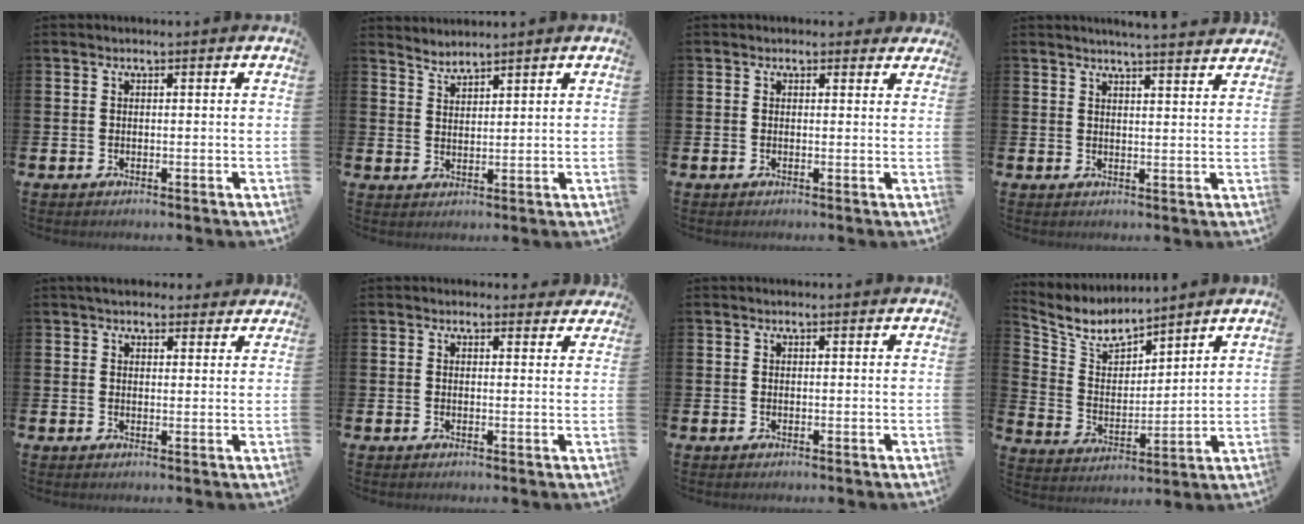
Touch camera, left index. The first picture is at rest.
{"total": 2.5, "force": [2.5, -0.1, -0.4], "torque": [-0.006, -0.009, 0.048]}
{"total": 1.0, "force": [0.7, 0.7, 0.2], "torque": [0.003, 0.006, 0.011]}
{"total": 4.1, "force": [4.0, -0.6, 0.5], "torque": [-0.009, -0.026, 0.069]}
{"total": 3.6, "force": [3.3, 1.3, 0.2], "torque": [-0.004, -0.011, 0.060]}
{"total": 0.7, "force": [-0.3, 0.6, 0.3], "torque": [-0.004, 0.006, -0.008]}
{"total": 0.0}
{"total": 6.5, "force": [6.1, 1.6, 1.6], "torque": [-0.067, -0.037, 0.107]}